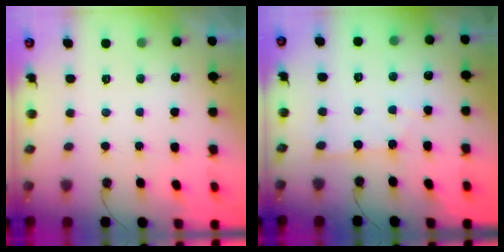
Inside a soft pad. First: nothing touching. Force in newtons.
{"total": 4.6, "press": 4.6, "slide": 0.7}